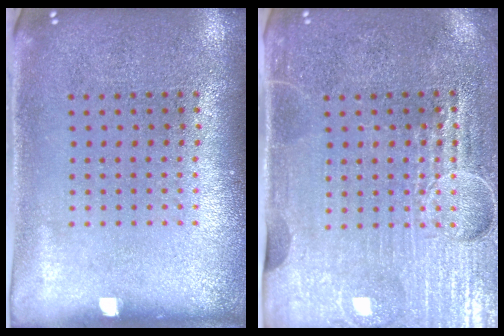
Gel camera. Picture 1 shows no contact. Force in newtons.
{"total": 4.4, "press": 4.0, "slide": 1.8}